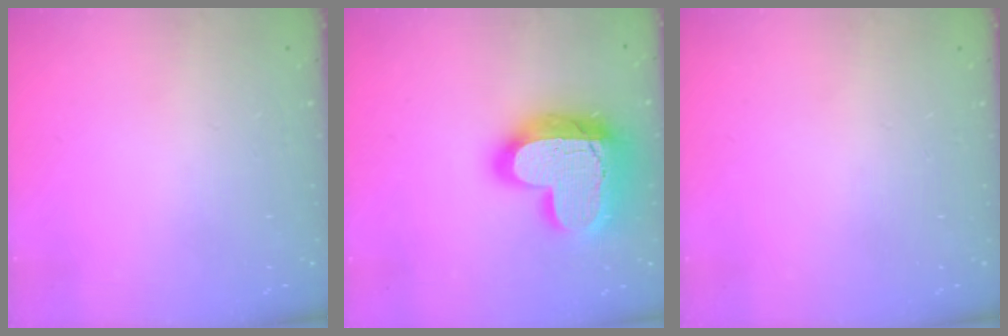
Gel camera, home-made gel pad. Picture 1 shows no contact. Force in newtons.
{"total": 23.6, "press": 23.5, "slide": 2.0}
{"total": 0.0}